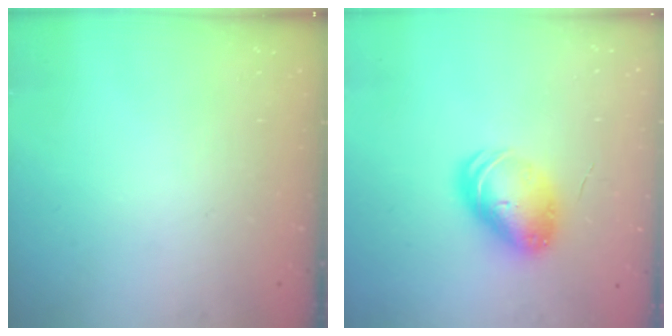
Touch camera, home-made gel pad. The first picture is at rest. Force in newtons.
{"total": 9.6, "press": 9.6, "slide": 0.6}